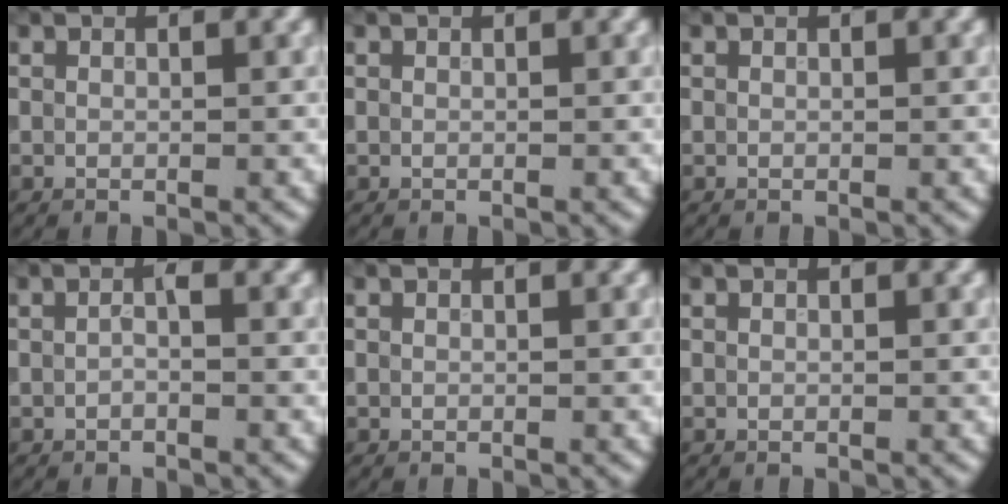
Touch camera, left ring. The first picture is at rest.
{"total": 0.0}
{"total": 0.0}
{"total": 0.8, "force": [-0.2, 0.2, 0.7], "torque": [-0.015, 0.000, -0.005]}
{"total": 0.0}
{"total": 0.0}